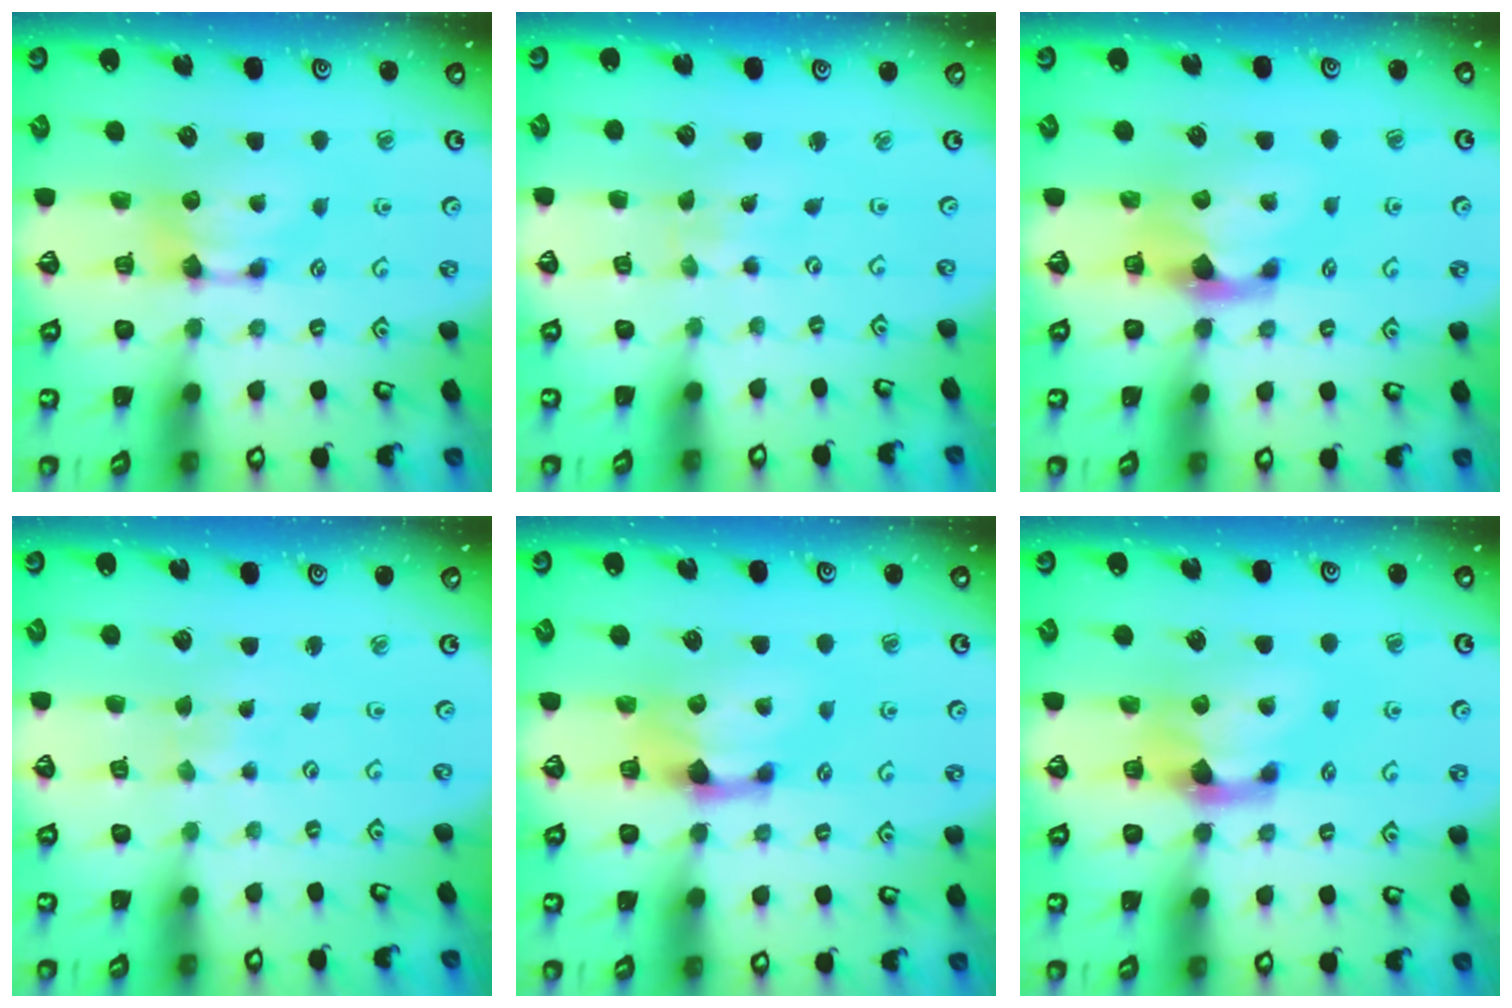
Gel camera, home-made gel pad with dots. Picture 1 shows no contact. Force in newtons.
{"total": 4.3, "press": 4.3, "slide": 0.2}
{"total": 2.1, "press": 1.7, "slide": 1.2}
{"total": 4.8, "press": 4.8, "slide": 0.2}
{"total": 1.6, "press": 1.0, "slide": 1.3}
{"total": 2.4, "press": 2.0, "slide": 1.3}